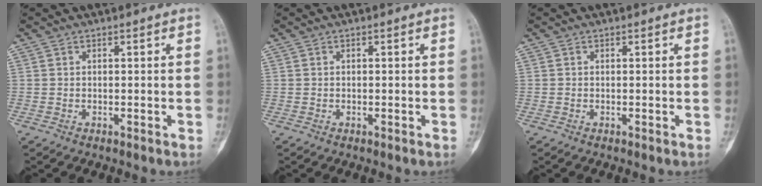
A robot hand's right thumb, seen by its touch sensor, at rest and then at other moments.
{"total": 0.0}
{"total": 0.0}